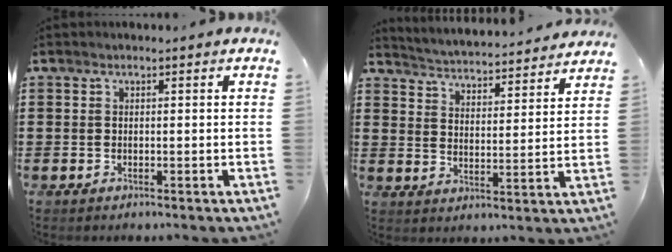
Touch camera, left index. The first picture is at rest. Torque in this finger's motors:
{"motor_torque": [1.51, -0.63, 0.19, 0.05]}